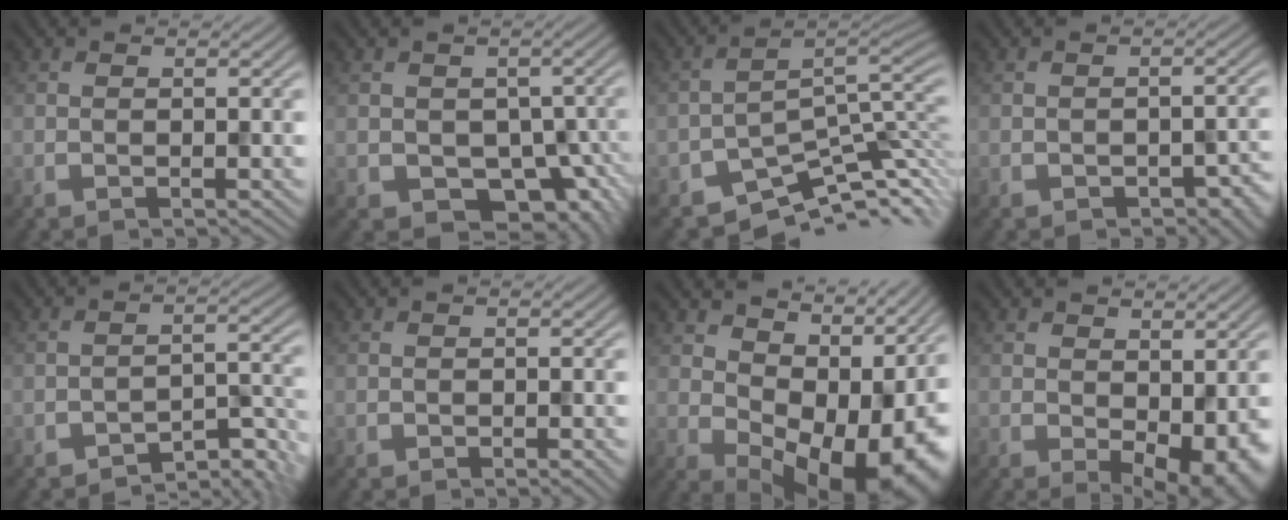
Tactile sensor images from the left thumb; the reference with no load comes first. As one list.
[{"total": 5.7, "force": [-2.4, 4.4, 2.9], "torque": [-0.047, -0.032, -0.020]}, {"total": 7.4, "force": [-5.6, 2.7, 3.9], "torque": [-0.044, -0.012, -0.094]}, {"total": 3.0, "force": [-2.1, 1.2, 1.8], "torque": [-0.015, -0.006, -0.009]}, {"total": 4.9, "force": [-4.8, 0.3, 1.0], "torque": [-0.009, 0.013, -0.065]}, {"total": 0.7, "force": [-0.4, 0.1, 0.5], "torque": [-0.005, 0.000, -0.006]}, {"total": 13.5, "force": [2.9, 8.8, 9.9], "torque": [-0.098, -0.008, 0.087]}, {"total": 5.1, "force": [-0.6, 2.6, 4.3], "torque": [-0.063, -0.018, 0.017]}]